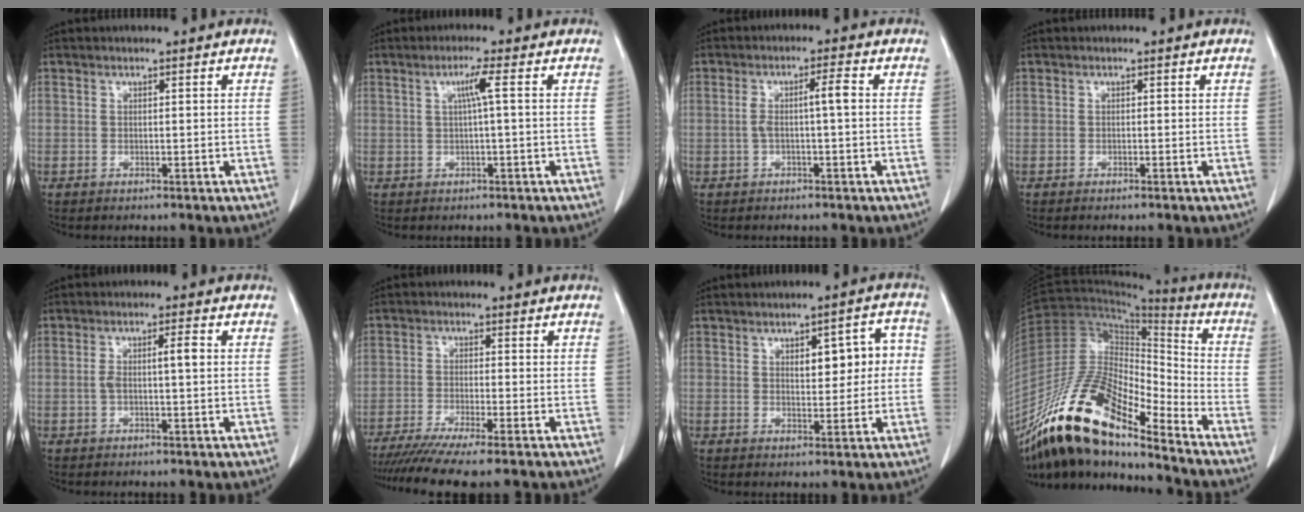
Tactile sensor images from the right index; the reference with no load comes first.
{"total": 3.1, "force": [0.7, -0.6, 2.9], "torque": [-0.055, 0.004, 0.013]}
{"total": 3.8, "force": [0.0, 0.1, 3.8], "torque": [-0.073, 0.012, 0.003]}
{"total": 0.0}
{"total": 3.7, "force": [0.2, 0.5, 3.7], "torque": [-0.072, 0.012, 0.005]}
{"total": 10.0, "force": [-8.2, -0.2, 5.8], "torque": [-0.078, -0.019, -0.129]}
{"total": 6.8, "force": [1.0, 2.9, 6.0], "torque": [-0.071, 0.027, 0.018]}
{"total": 20.4, "force": [-14.9, 4.9, 12.9], "torque": [-0.255, 0.005, -0.275]}